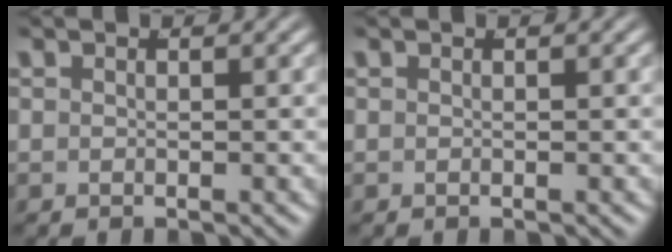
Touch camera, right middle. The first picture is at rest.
{"total": 0.0}